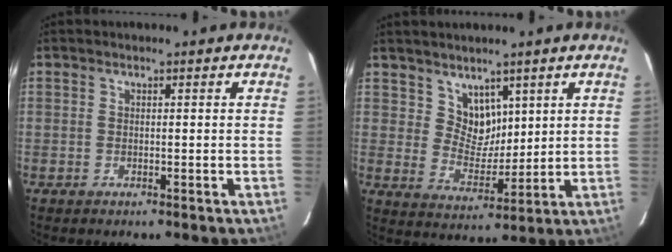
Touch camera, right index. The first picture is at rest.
{"total": 6.1, "force": [3.9, 4.4, 1.9], "torque": [-0.023, 0.000, 0.079]}